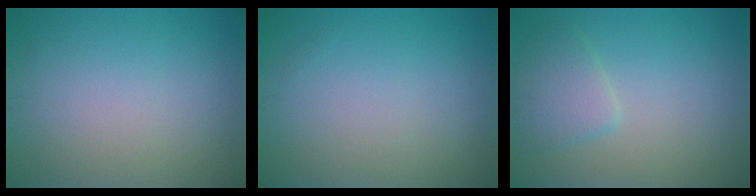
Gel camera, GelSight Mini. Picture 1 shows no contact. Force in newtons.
{"total": 0.0}
{"total": 2.6, "press": 2.6, "slide": 0.3}